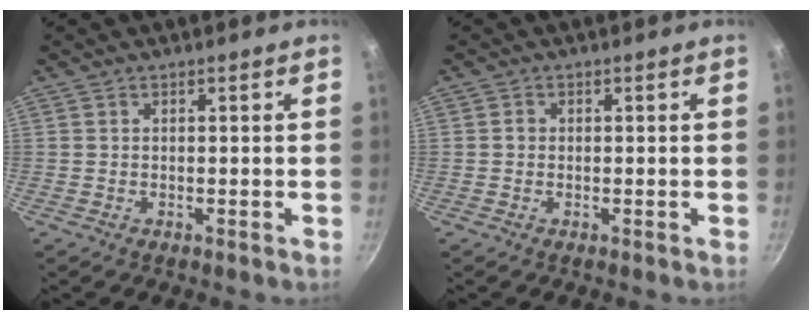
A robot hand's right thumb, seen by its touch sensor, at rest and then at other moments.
{"total": 0.9, "force": [-0.1, 0.9, 0.3], "torque": [-0.003, 0.005, -0.004]}